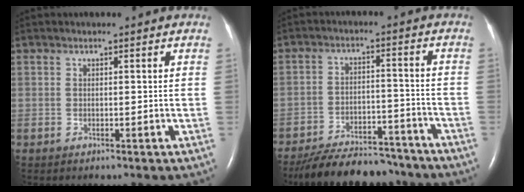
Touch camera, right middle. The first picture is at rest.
{"total": 14.4, "force": [-12.9, 4.2, 4.8], "torque": [-0.084, 0.005, -0.189]}